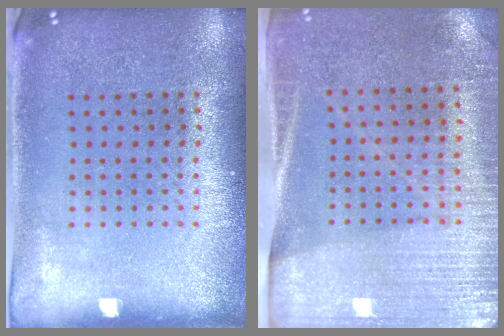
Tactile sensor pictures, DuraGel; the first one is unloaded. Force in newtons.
{"total": 2.8, "press": 2.5, "slide": 1.3}